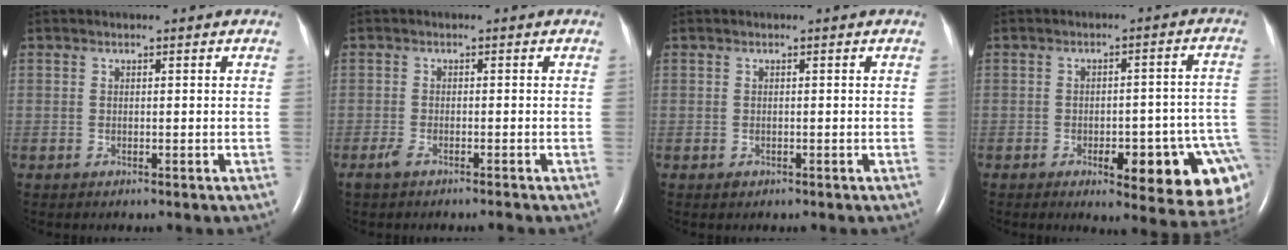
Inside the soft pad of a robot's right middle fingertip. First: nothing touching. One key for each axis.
{"total": 2.0, "fx": -1.5, "fy": 0.3, "fz": 1.2, "tx": -0.033, "ty": -0.004, "tz": -0.031}
{"total": 0.5, "fx": -0.3, "fy": 0.4, "fz": 0.2, "tx": -0.005, "ty": 0.001, "tz": -0.003}
{"total": 15.6, "fx": -7.0, "fy": 4.1, "fz": 13.3, "tx": -0.074, "ty": 0.025, "tz": -0.075}